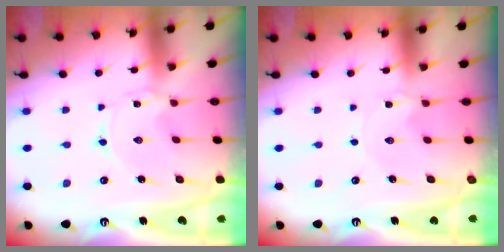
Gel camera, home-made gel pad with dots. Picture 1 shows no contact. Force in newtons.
{"total": 0.0}